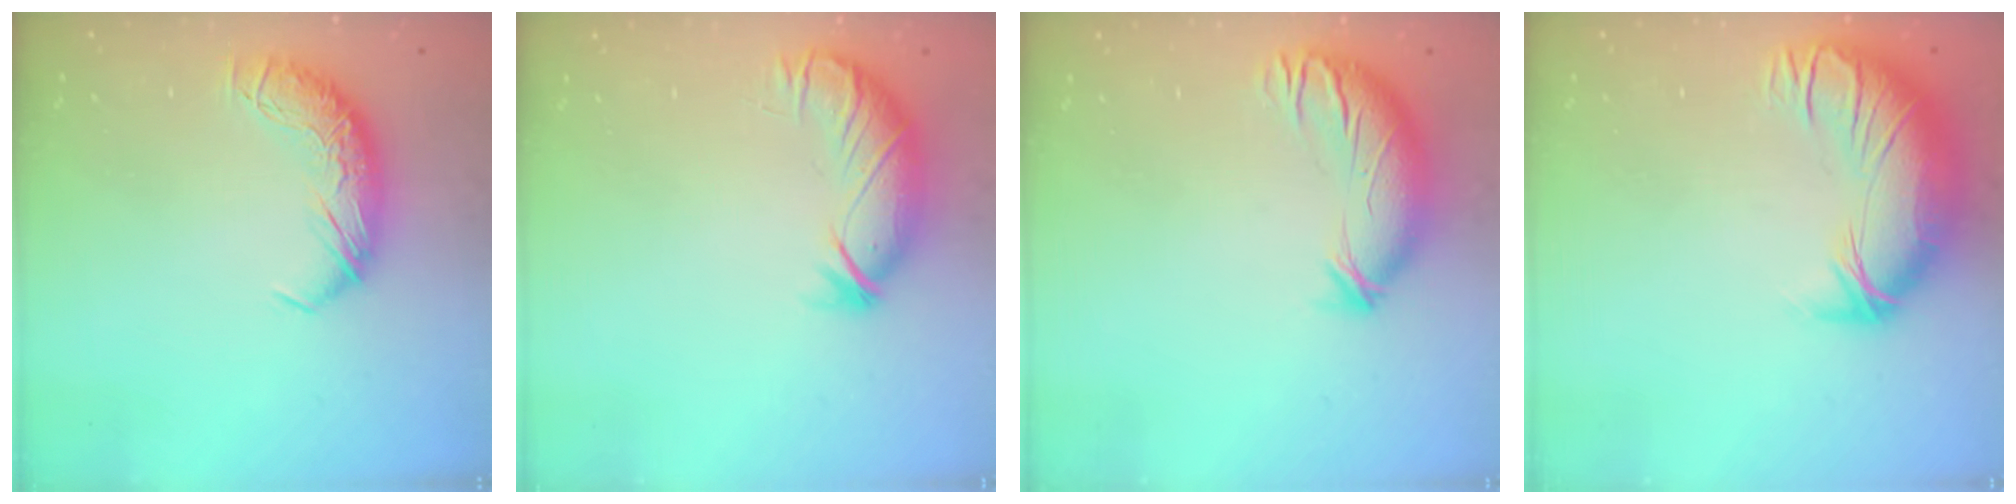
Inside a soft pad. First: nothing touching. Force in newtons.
{"total": 3.9, "press": 3.4, "slide": 2.0}
{"total": 3.6, "press": 2.6, "slide": 2.4}
{"total": 3.7, "press": 2.2, "slide": 3.0}